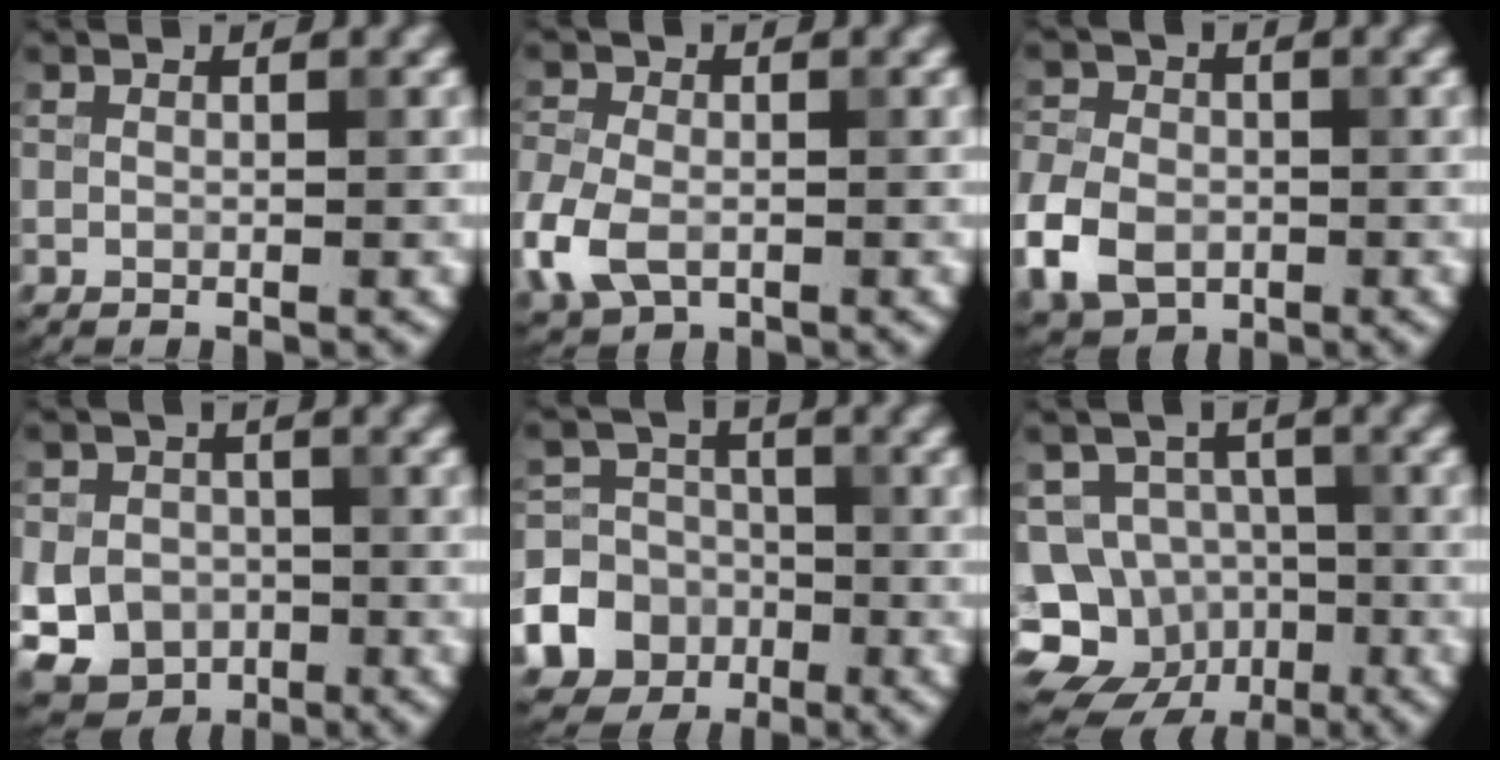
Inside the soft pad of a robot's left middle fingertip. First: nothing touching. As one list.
[{"total": 5.6, "force": [-2.0, 3.8, 3.7], "torque": [-0.096, -0.009, -0.046]}, {"total": 6.8, "force": [-2.4, 4.9, 4.0], "torque": [-0.097, -0.012, -0.058]}, {"total": 8.4, "force": [-2.3, 7.6, 2.8], "torque": [-0.056, -0.012, -0.067]}, {"total": 10.9, "force": [-4.6, 9.6, 2.5], "torque": [-0.056, -0.031, -0.093]}, {"total": 10.8, "force": [-5.3, 9.0, 2.8], "torque": [-0.044, 0.000, -0.094]}]